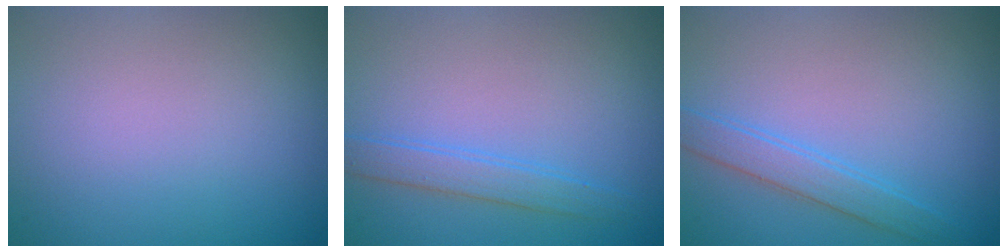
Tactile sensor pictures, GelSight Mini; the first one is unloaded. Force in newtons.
{"total": 2.1, "press": 2.1, "slide": 0.1}
{"total": 2.3, "press": 2.3, "slide": 0.1}